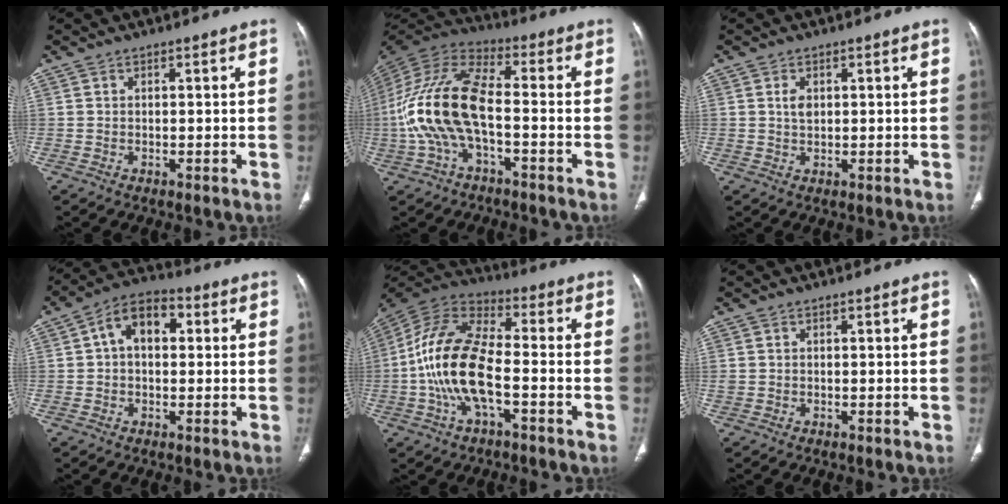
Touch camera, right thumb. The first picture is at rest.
{"total": 16.9, "force": [-3.2, 7.7, 14.6], "torque": [-0.314, 0.040, -0.066]}
{"total": 2.2, "force": [0.6, 1.4, 1.5], "torque": [-0.024, -0.003, 0.012]}
{"total": 9.0, "force": [1.6, 5.9, 6.7], "torque": [-0.097, 0.027, 0.018]}
{"total": 16.3, "force": [-3.5, 7.3, 14.1], "torque": [-0.287, 0.040, -0.071]}
{"total": 0.6, "force": [0.1, 0.5, 0.2], "torque": [0.000, 0.002, 0.001]}